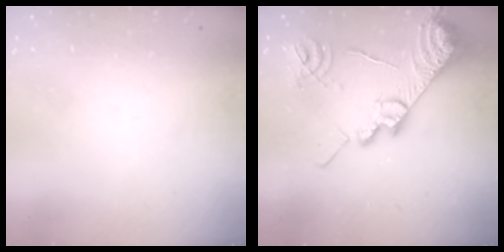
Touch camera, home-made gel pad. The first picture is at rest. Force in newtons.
{"total": 19.1, "press": 19.0, "slide": 1.8}